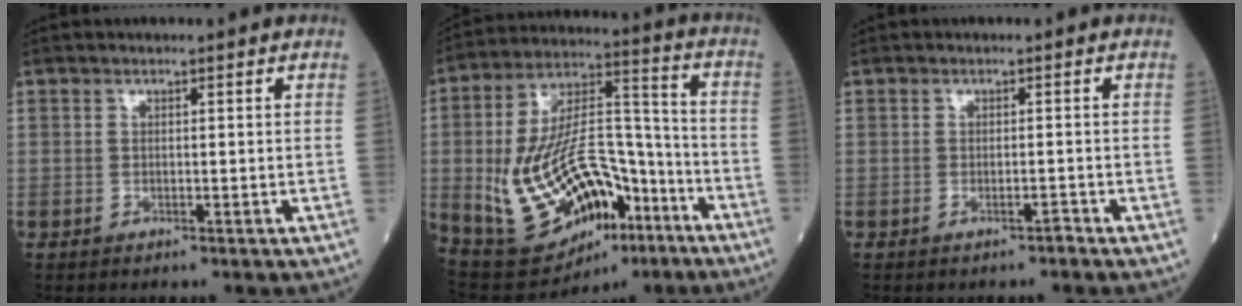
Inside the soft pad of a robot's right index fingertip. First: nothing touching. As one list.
[{"total": 22.4, "force": [-8.3, 10.6, 18.0], "torque": [-0.340, 0.018, -0.118]}, {"total": 0.8, "force": [-0.6, 0.1, 0.5], "torque": [-0.009, 0.000, -0.010]}]